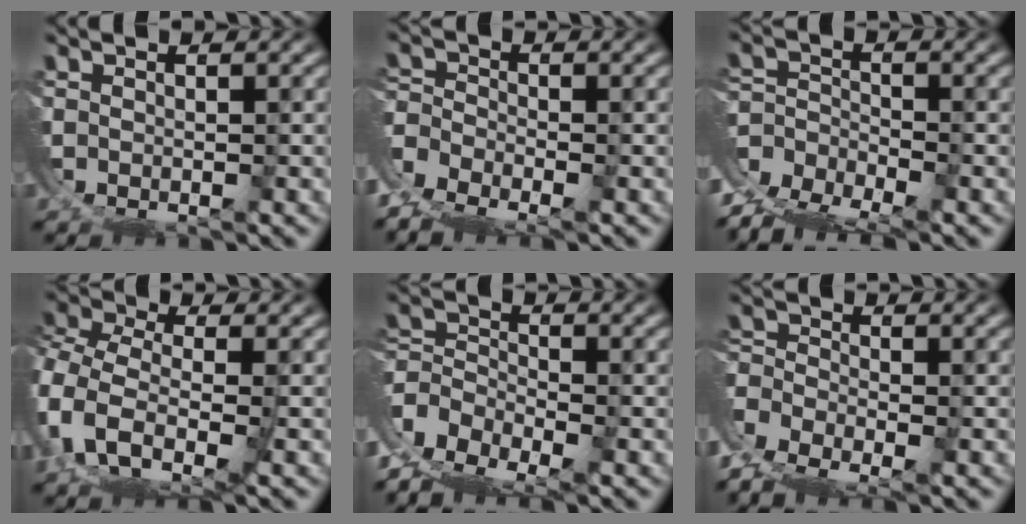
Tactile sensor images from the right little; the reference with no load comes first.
{"total": 6.5, "force": [-3.7, 4.7, 2.5], "torque": [-0.075, -0.034, -0.056]}
{"total": 7.9, "force": [-4.9, 5.4, 3.1], "torque": [-0.075, -0.043, -0.070]}
{"total": 8.2, "force": [-2.8, 6.1, 4.7], "torque": [-0.147, -0.053, -0.028]}
{"total": 11.5, "force": [-3.8, 9.9, 4.6], "torque": [-0.131, -0.048, -0.065]}
{"total": 7.1, "force": [-3.8, 5.0, 3.2], "torque": [-0.092, -0.039, -0.054]}